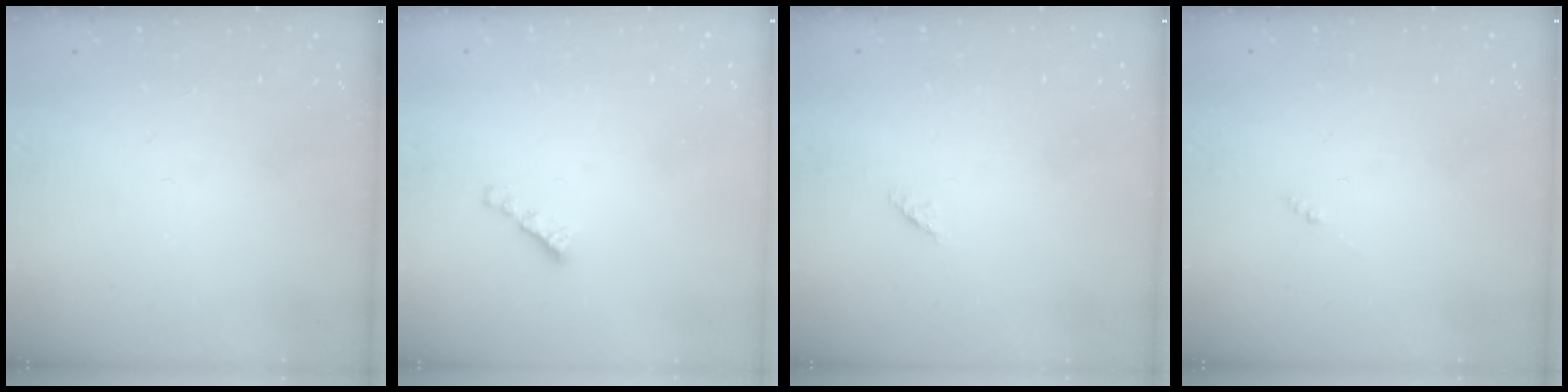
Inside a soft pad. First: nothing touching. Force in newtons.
{"total": 2.7, "press": 2.7, "slide": 0.2}
{"total": 1.4, "press": 1.3, "slide": 0.5}
{"total": 0.0}